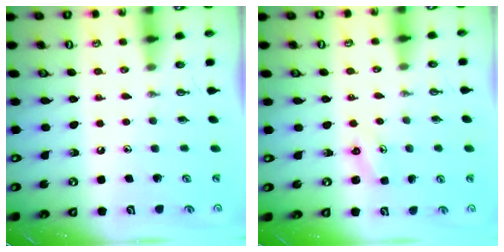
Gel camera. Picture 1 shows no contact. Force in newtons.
{"total": 2.9, "press": 2.9, "slide": 0.3}